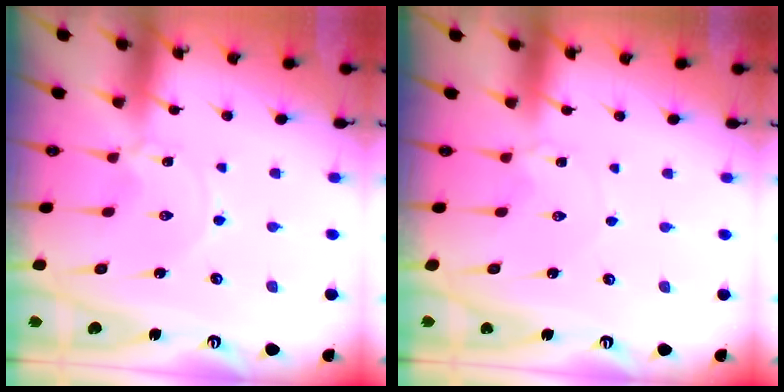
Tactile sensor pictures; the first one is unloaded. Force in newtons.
{"total": 2.9, "press": 2.9, "slide": 0.5}